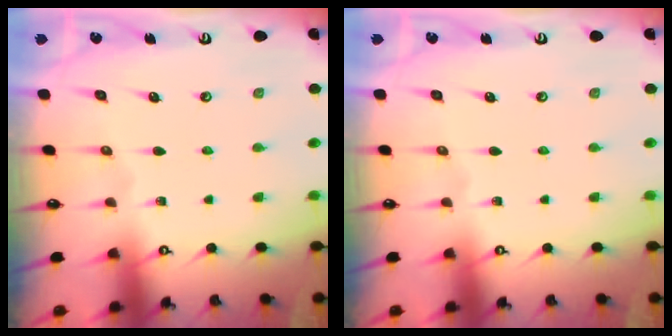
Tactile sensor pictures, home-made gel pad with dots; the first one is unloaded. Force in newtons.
{"total": 0.0}